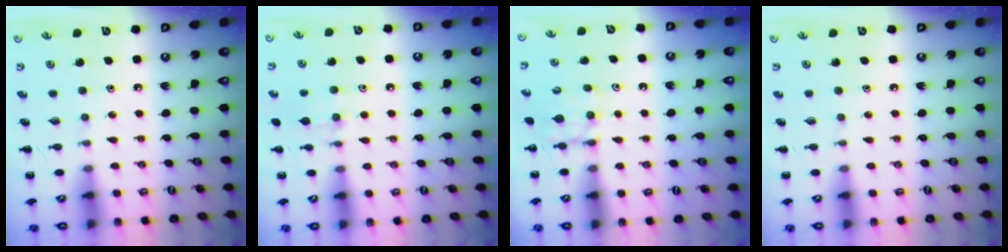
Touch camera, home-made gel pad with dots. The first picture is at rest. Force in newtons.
{"total": 8.1, "press": 7.9, "slide": 1.8}
{"total": 7.2, "press": 7.1, "slide": 1.6}
{"total": 0.0}